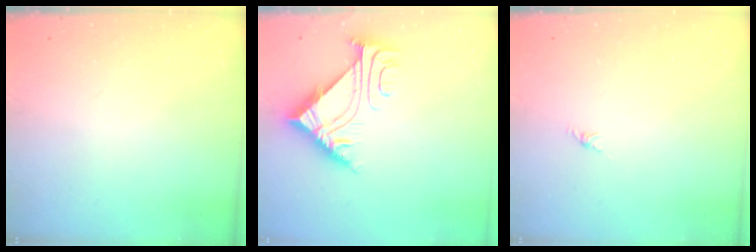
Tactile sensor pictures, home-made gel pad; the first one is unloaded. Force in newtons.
{"total": 7.0, "press": 7.0, "slide": 0.7}
{"total": 0.0}